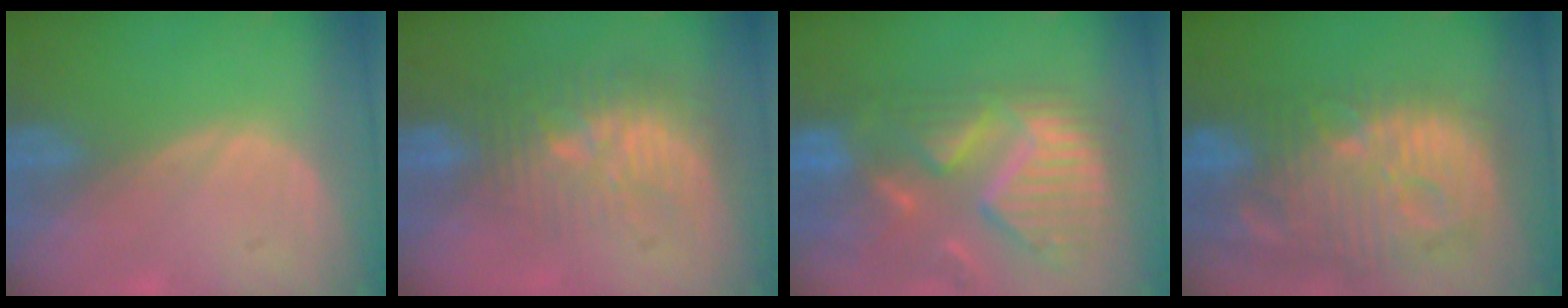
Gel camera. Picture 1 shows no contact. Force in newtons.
{"total": 9.6, "press": 8.6, "slide": 4.2}
{"total": 13.2, "press": 11.2, "slide": 7.0}
{"total": 14.5, "press": 12.7, "slide": 7.1}